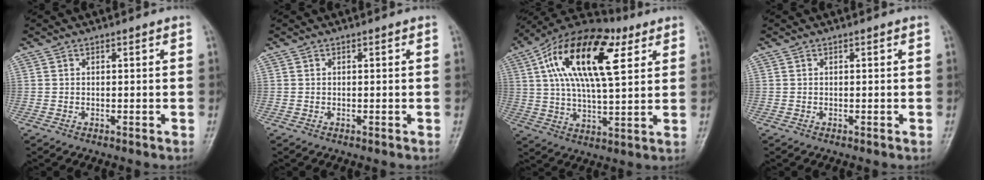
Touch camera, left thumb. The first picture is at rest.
{"total": 0.0}
{"total": 21.6, "force": [7.8, 9.3, 17.9], "torque": [-0.304, 0.004, 0.125]}
{"total": 0.0}